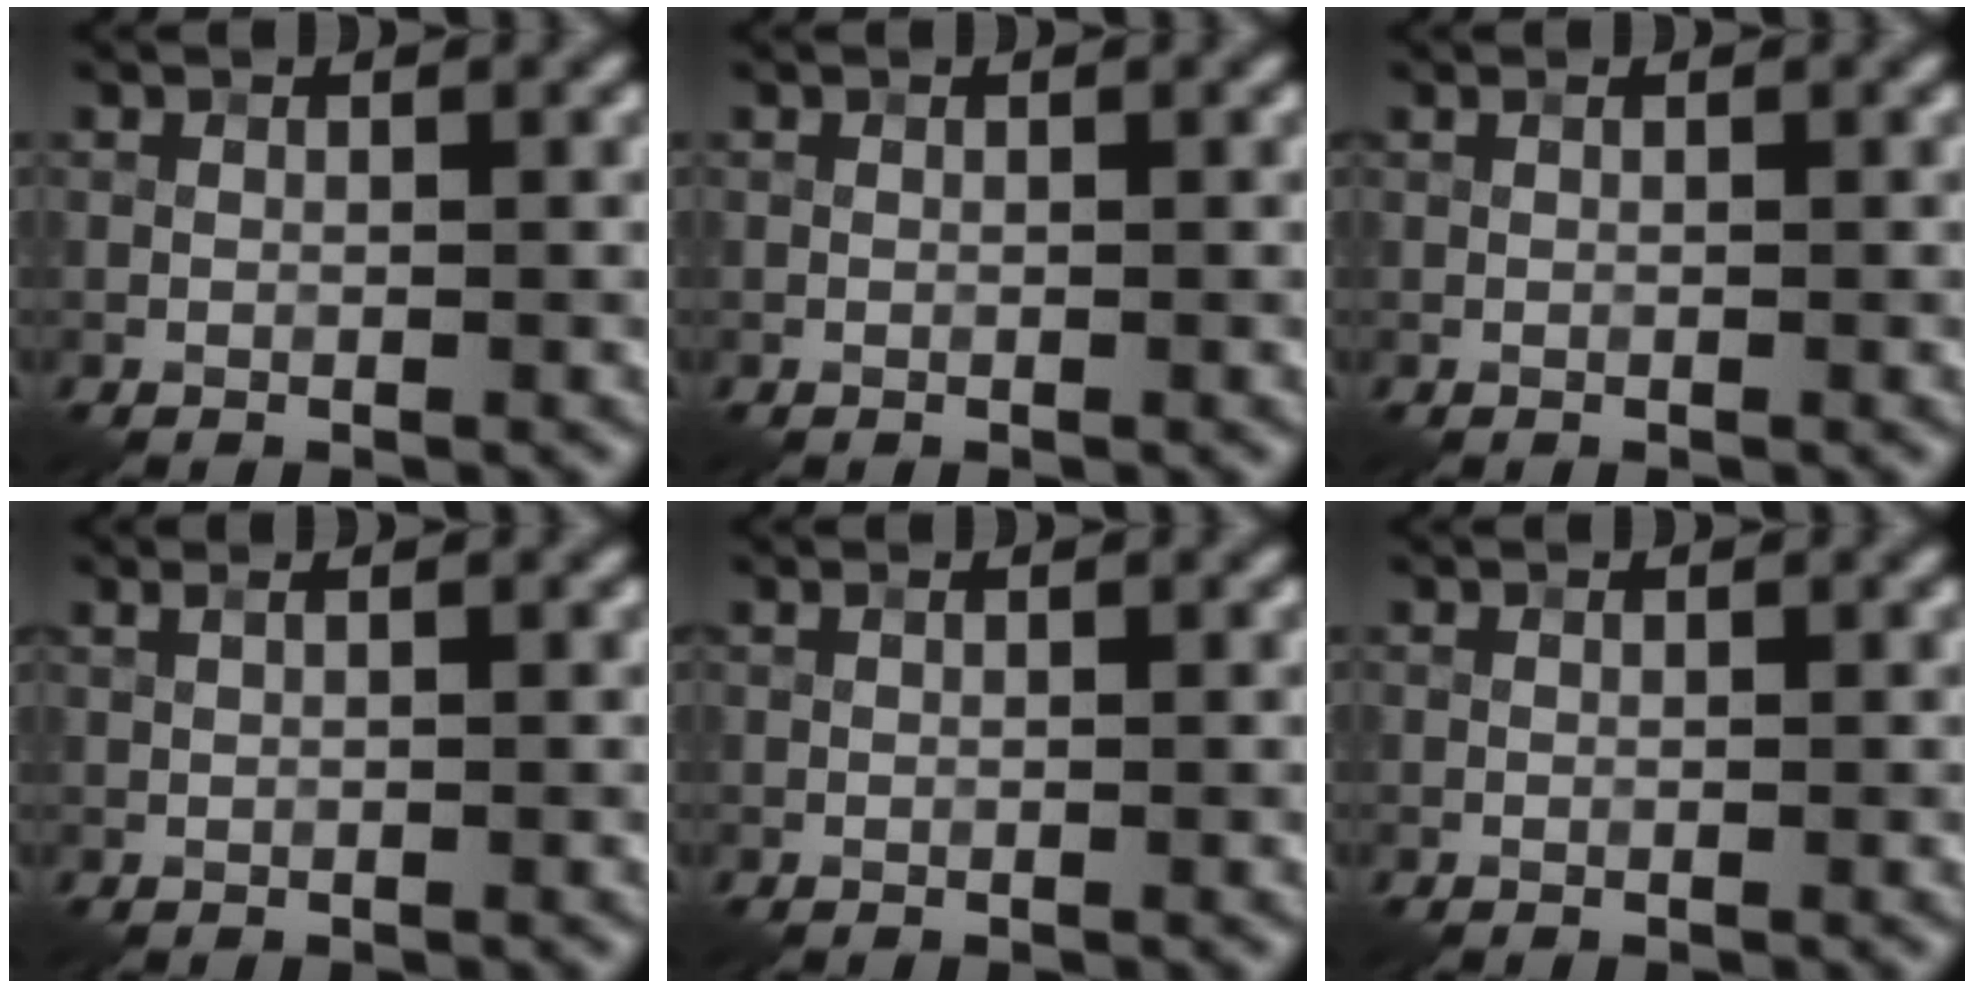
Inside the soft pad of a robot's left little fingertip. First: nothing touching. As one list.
[{"total": 0.0}, {"total": 0.0}, {"total": 1.3, "force": [0.7, 0.6, 1.0], "torque": [-0.009, 0.002, 0.002]}, {"total": 0.0}, {"total": 0.0}]